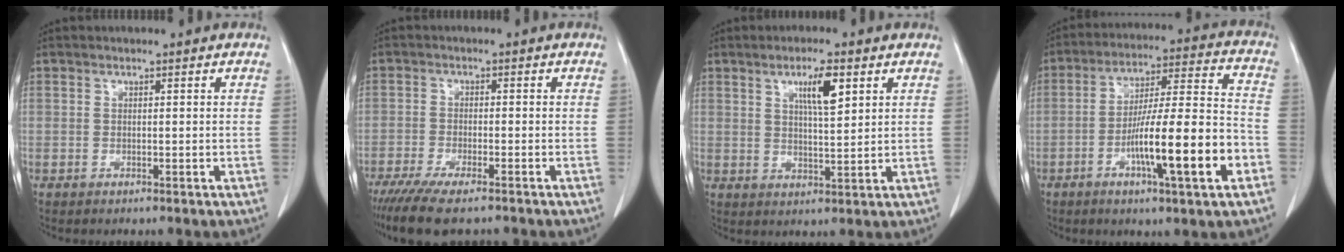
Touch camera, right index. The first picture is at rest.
{"total": 9.2, "force": [-7.4, 1.5, 5.3], "torque": [-0.084, -0.020, -0.118]}
{"total": 5.9, "force": [2.8, 0.9, 5.2], "torque": [-0.090, -0.002, 0.047]}
{"total": 16.4, "force": [-5.9, 0.9, 15.3], "torque": [-0.256, 0.001, -0.094]}